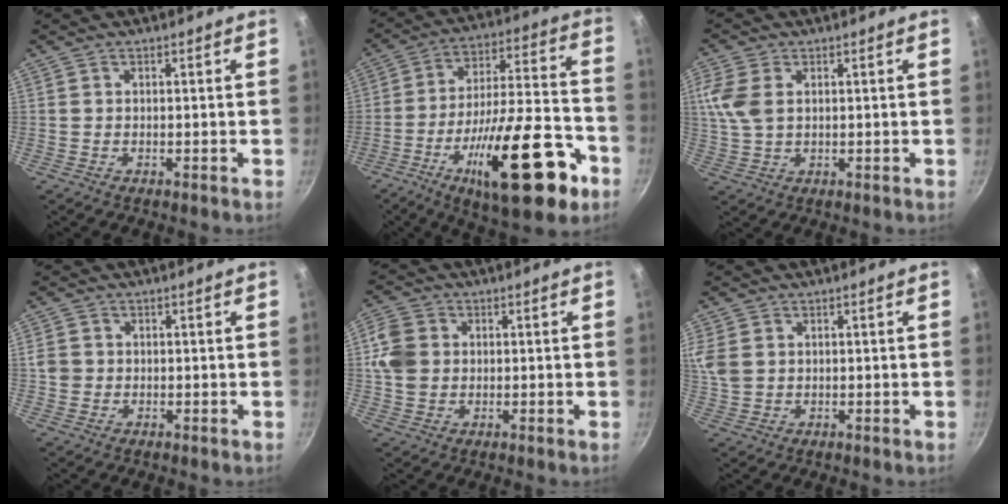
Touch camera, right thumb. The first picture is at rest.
{"total": 26.6, "force": [-12.0, 9.0, 22.0], "torque": [-0.306, 0.052, -0.184]}
{"total": 6.9, "force": [1.7, 4.3, 5.0], "torque": [-0.112, 0.005, 0.035]}
{"total": 2.5, "force": [-0.1, 2.4, 0.8], "torque": [-0.005, 0.005, -0.004]}
{"total": 6.9, "force": [0.6, 5.7, 3.7], "torque": [-0.059, 0.004, 0.002]}
{"total": 6.7, "force": [1.9, 5.2, 3.7], "torque": [-0.079, 0.002, 0.043]}